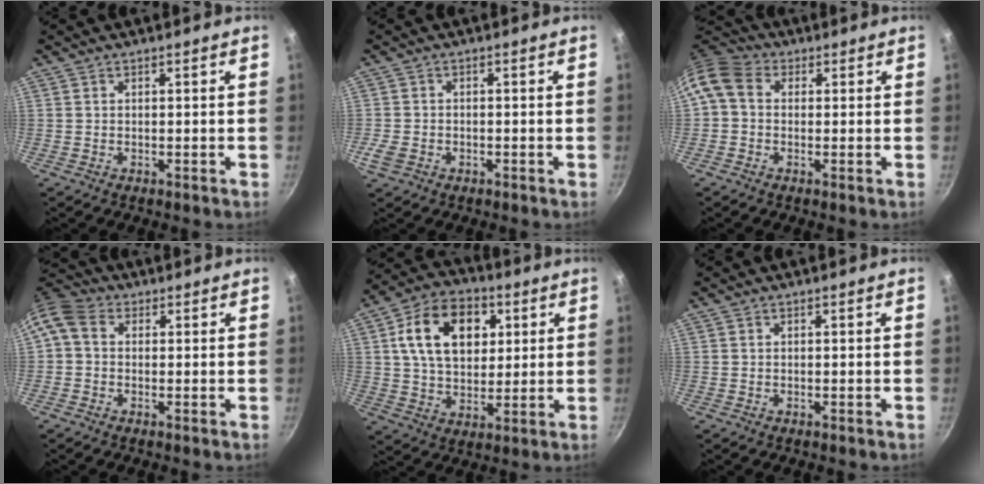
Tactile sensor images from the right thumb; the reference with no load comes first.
{"total": 3.5, "force": [-1.4, 2.6, 1.9], "torque": [-0.040, 0.005, -0.025]}
{"total": 7.7, "force": [0.7, 6.1, 4.6], "torque": [-0.089, 0.021, -0.007]}
{"total": 6.1, "force": [0.6, 4.8, 3.7], "torque": [-0.078, 0.017, -0.004]}
{"total": 16.4, "force": [4.8, 11.2, 11.1], "torque": [-0.155, 0.003, 0.072]}
{"total": 0.0}